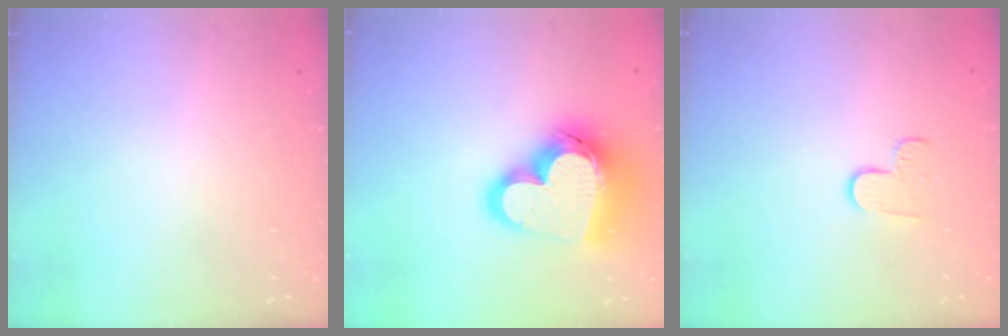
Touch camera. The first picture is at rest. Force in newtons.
{"total": 23.0, "press": 22.9, "slide": 2.3}
{"total": 5.4, "press": 5.4, "slide": 0.5}